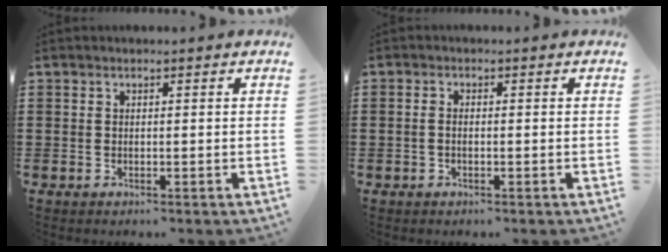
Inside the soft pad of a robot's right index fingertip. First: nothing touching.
{"total": 0.9, "force": [-0.3, 0.4, 0.8], "torque": [-0.016, -0.002, -0.006]}